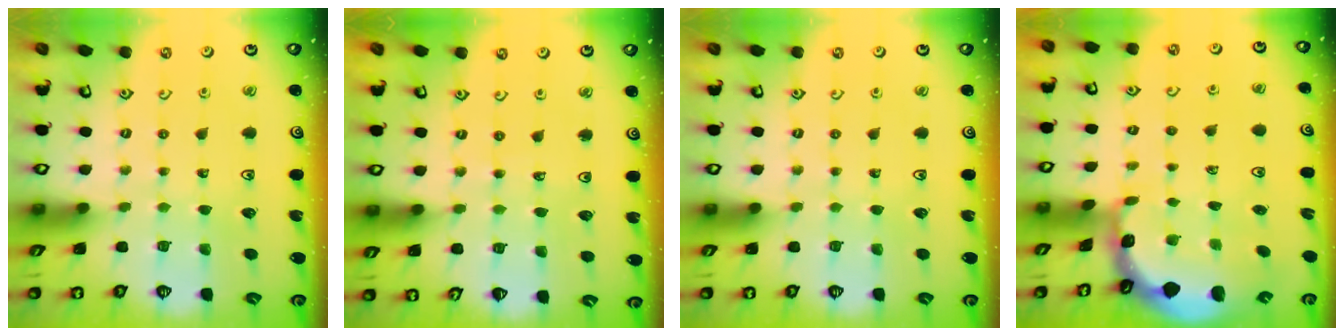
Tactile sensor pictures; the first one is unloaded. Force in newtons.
{"total": 2.6, "press": 2.6, "slide": 0.3}
{"total": 0.0}
{"total": 1.3, "press": 1.3, "slide": 0.2}